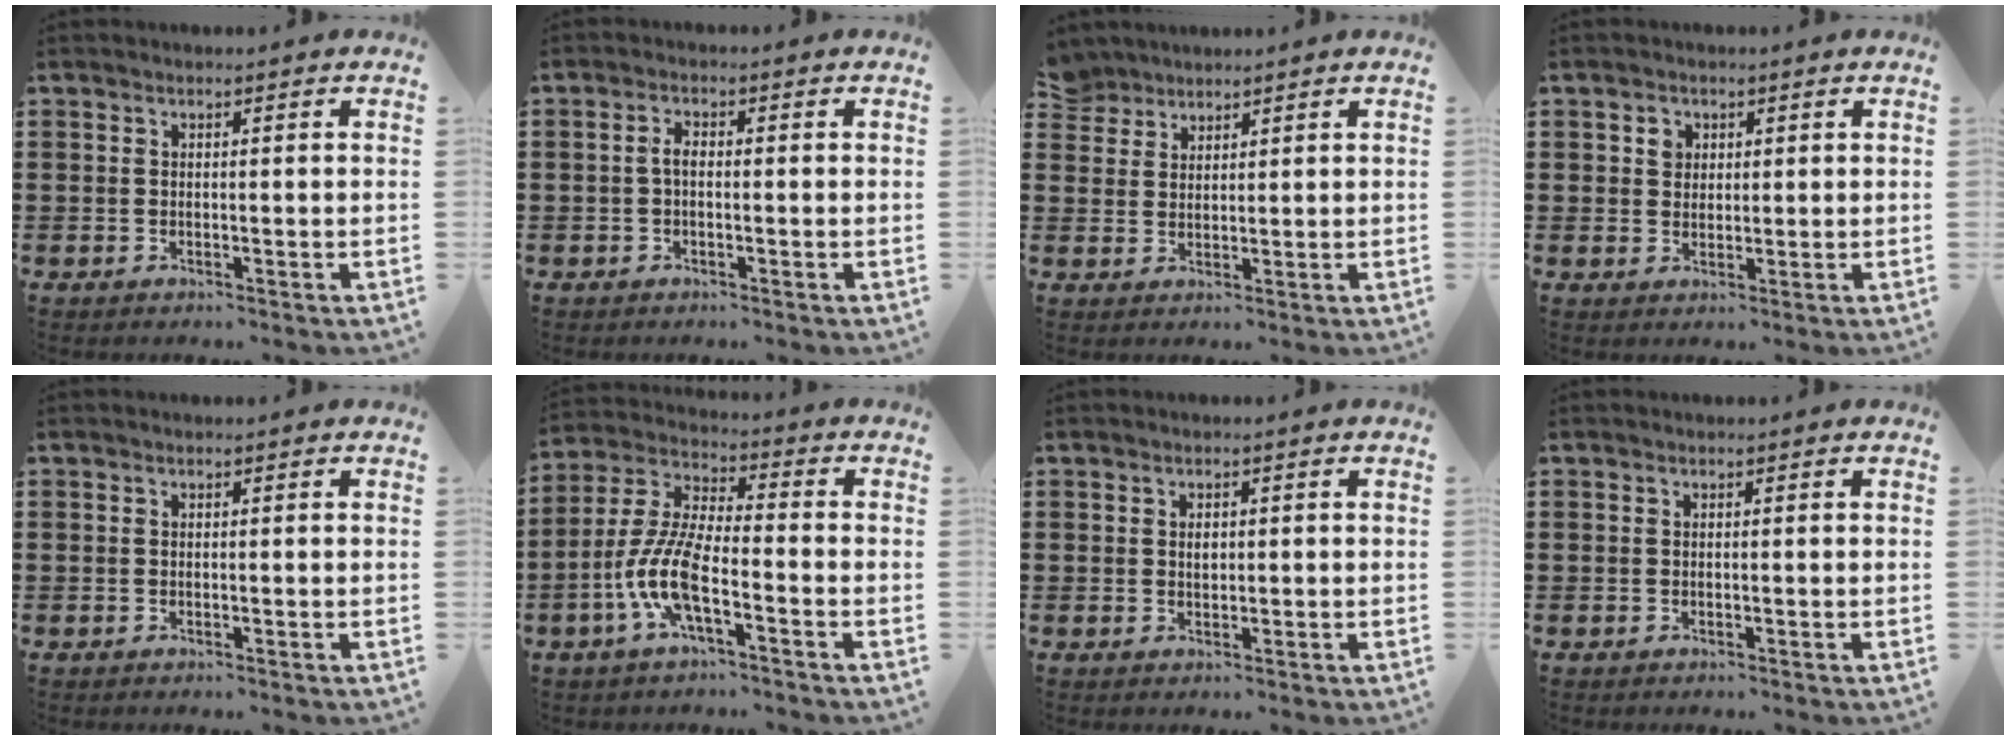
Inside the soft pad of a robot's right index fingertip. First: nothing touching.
{"total": 1.9, "force": [-0.3, 0.8, 1.7], "torque": [-0.041, -0.002, -0.009]}
{"total": 3.6, "force": [3.2, 1.6, -0.1], "torque": [-0.013, 0.006, 0.065]}
{"total": 2.3, "force": [1.0, 2.0, 0.7], "torque": [-0.022, 0.009, 0.017]}
{"total": 0.0}
{"total": 9.4, "force": [-4.0, 2.3, 8.2], "torque": [-0.207, -0.019, -0.082]}
{"total": 1.3, "force": [0.2, 0.8, 1.0], "torque": [-0.022, 0.005, 0.004]}
{"total": 0.0}